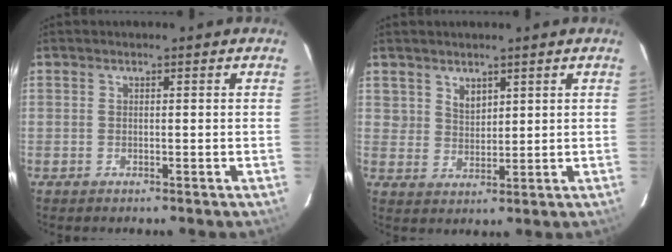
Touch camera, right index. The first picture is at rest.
{"total": 3.3, "force": [2.4, 2.2, 0.5], "torque": [0.000, 0.007, 0.047]}